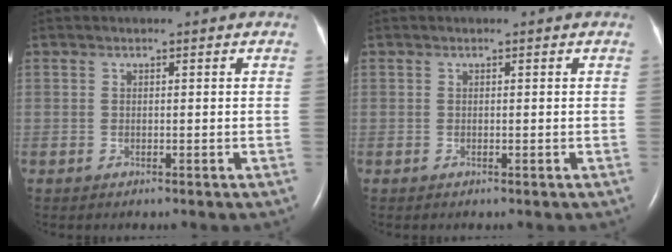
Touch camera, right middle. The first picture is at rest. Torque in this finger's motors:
{"motor_torque": [0.06, -0.11, 0.00, 0.01]}